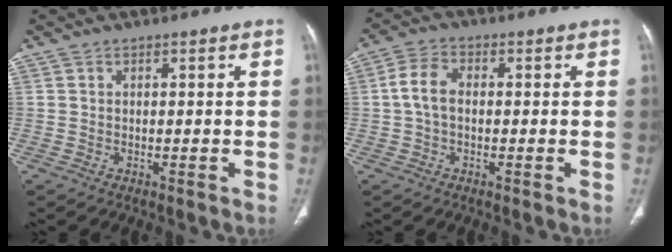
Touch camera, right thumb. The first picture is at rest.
{"total": 5.3, "force": [-0.1, 3.3, 4.1], "torque": [-0.083, 0.016, -0.008]}